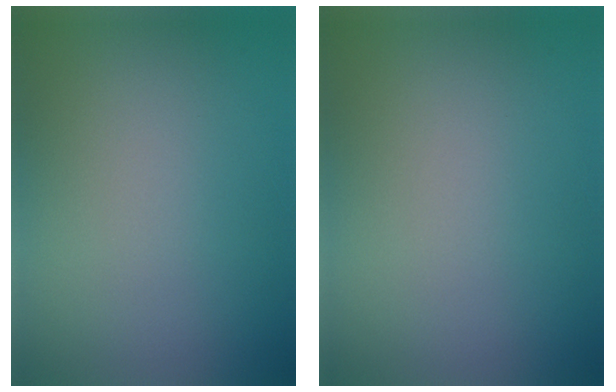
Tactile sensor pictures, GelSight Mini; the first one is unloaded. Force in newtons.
{"total": 0.0}